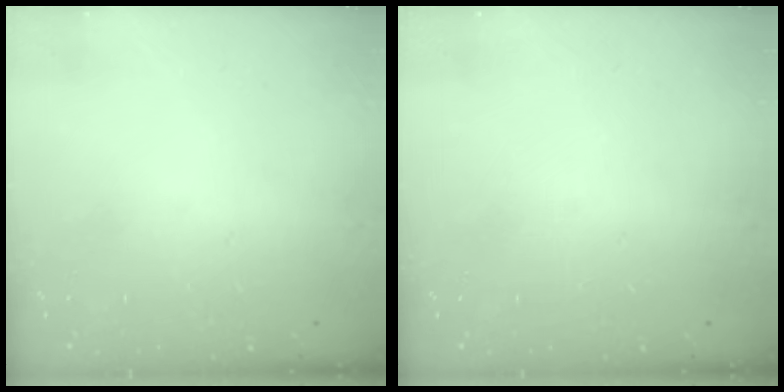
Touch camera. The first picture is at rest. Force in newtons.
{"total": 0.0}